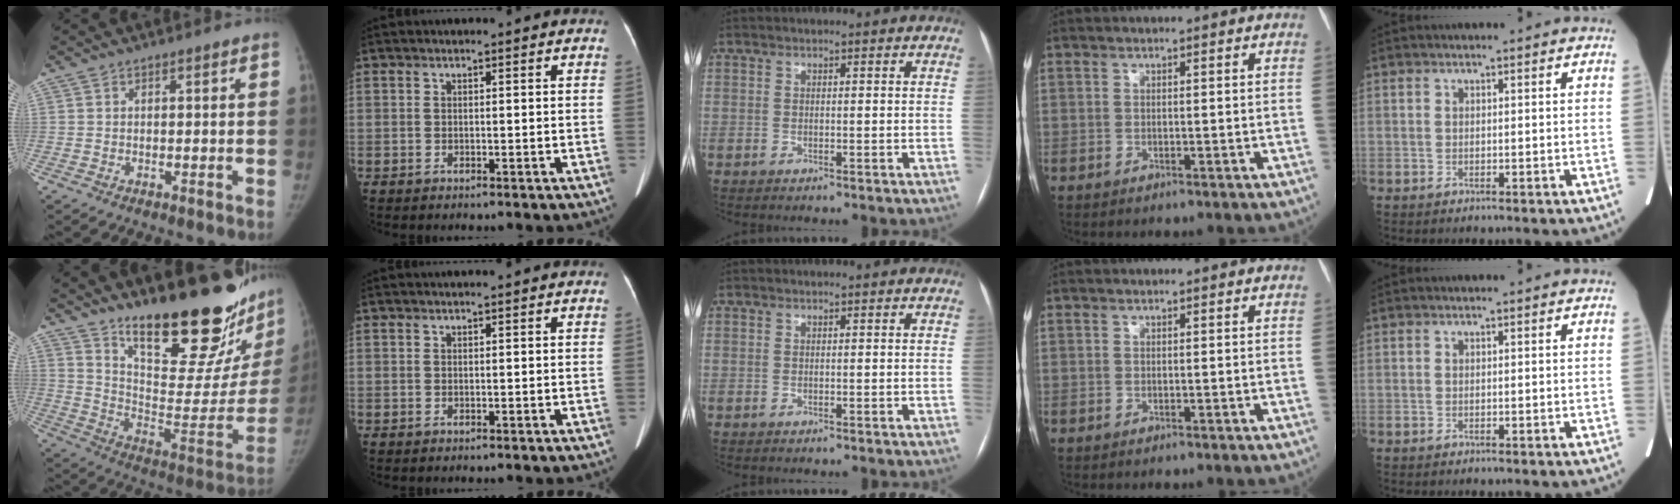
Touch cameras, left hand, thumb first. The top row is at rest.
{"thumb": {"total": 29.5, "force": [22.1, 7.8, 17.8], "torque": [-0.227, -0.140, 0.325]}, "index": {"total": 0.7, "force": [0.6, -0.1, 0.4], "torque": [-0.006, 0.010, 0.014]}}